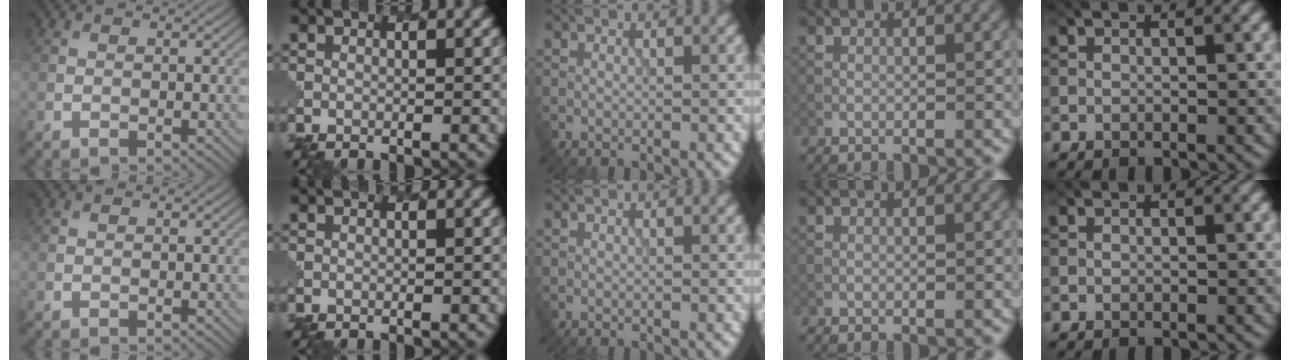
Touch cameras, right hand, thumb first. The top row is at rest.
{}